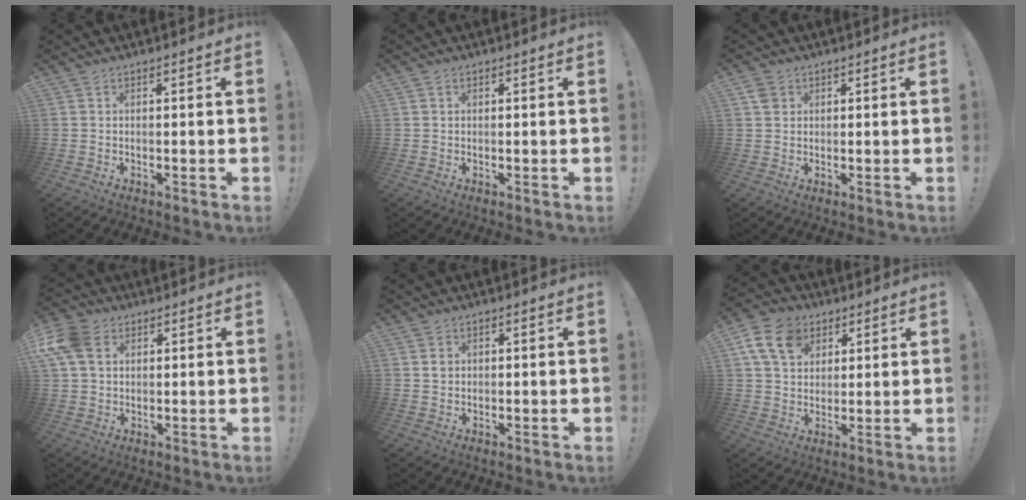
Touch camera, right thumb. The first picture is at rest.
{"total": 0.6, "force": [0.3, 0.5, 0.0], "torque": [0.003, 0.001, 0.004]}
{"total": 2.7, "force": [1.2, 2.3, 0.9], "torque": [-0.013, 0.001, 0.022]}
{"total": 11.2, "force": [3.6, 7.9, 7.1], "torque": [-0.150, -0.002, 0.072]}
{"total": 1.6, "force": [0.7, 1.4, 0.3], "torque": [0.009, -0.002, 0.009]}
{"total": 13.4, "force": [5.9, 10.1, 6.7], "torque": [-0.113, -0.015, 0.119]}